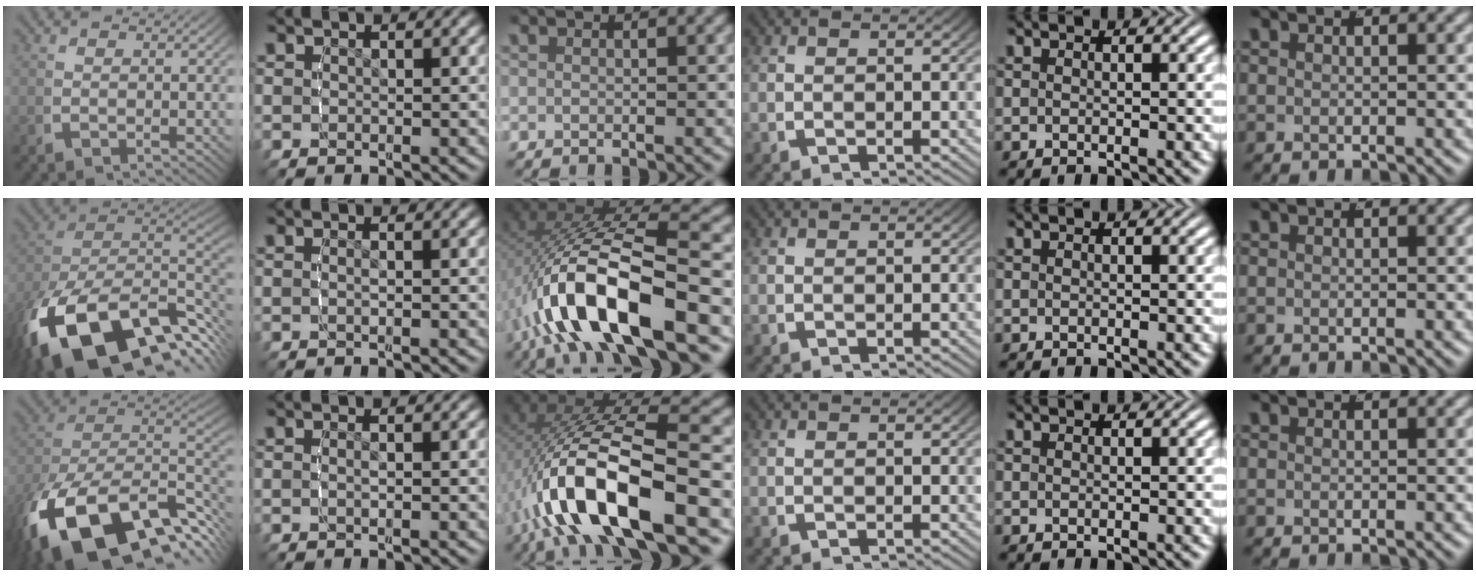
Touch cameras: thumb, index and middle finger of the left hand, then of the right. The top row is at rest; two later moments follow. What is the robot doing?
{"motion": "lift_and_place", "object": "tape"}